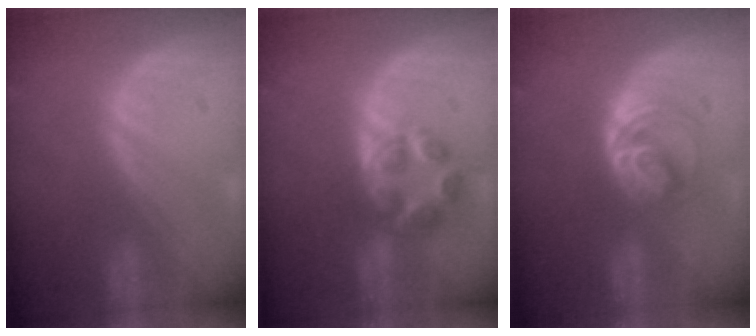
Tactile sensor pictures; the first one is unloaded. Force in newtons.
{"total": 6.7, "press": 5.7, "slide": 3.5}
{"total": 6.2, "press": 5.3, "slide": 3.2}